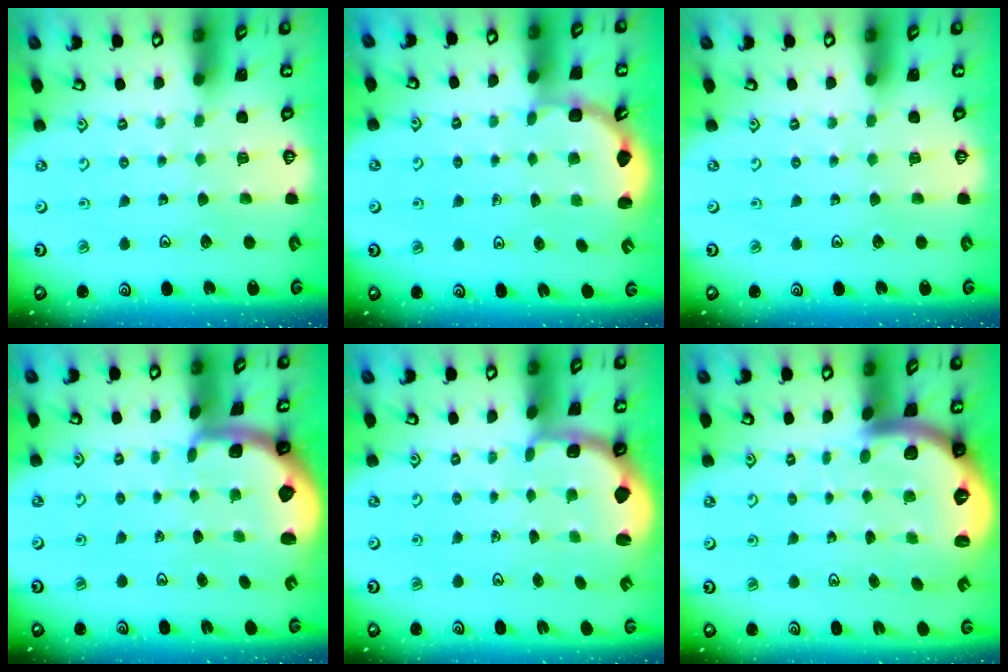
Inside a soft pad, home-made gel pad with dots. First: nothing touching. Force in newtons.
{"total": 3.8, "press": 3.3, "slide": 2.1}
{"total": 0.0}
{"total": 1.2, "press": 1.2, "slide": 0.3}
{"total": 2.5, "press": 1.3, "slide": 2.1}
{"total": 5.1, "press": 5.1, "slide": 0.9}